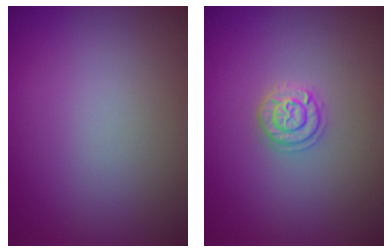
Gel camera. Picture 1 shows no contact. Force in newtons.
{"total": 1.7, "press": 1.7, "slide": 0.2}